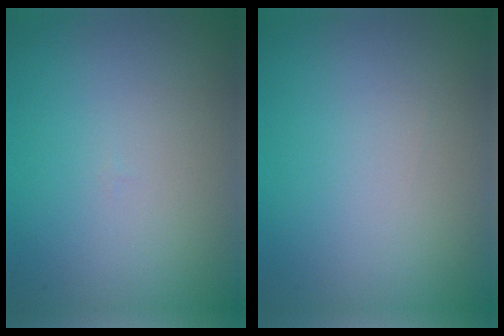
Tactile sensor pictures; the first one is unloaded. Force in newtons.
{"total": 0.0}